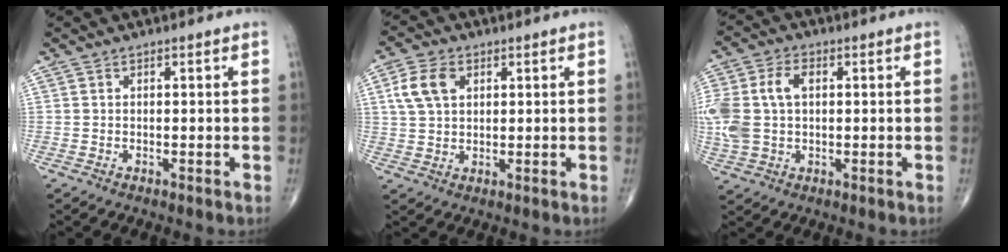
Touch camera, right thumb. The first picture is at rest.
{"total": 6.9, "force": [2.3, 4.6, 4.6], "torque": [-0.088, 0.004, 0.043]}
{"total": 12.3, "force": [1.2, 8.2, 9.1], "torque": [-0.215, 0.019, 0.026]}